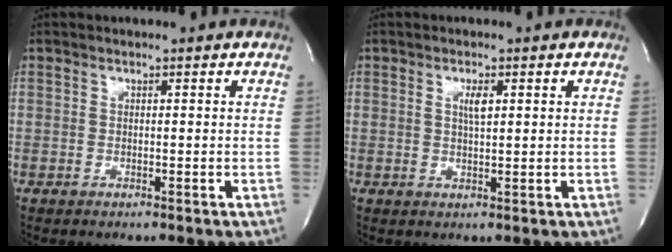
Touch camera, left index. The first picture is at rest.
{"total": 2.1, "force": [0.6, 0.4, 2.0], "torque": [-0.041, -0.002, 0.011]}